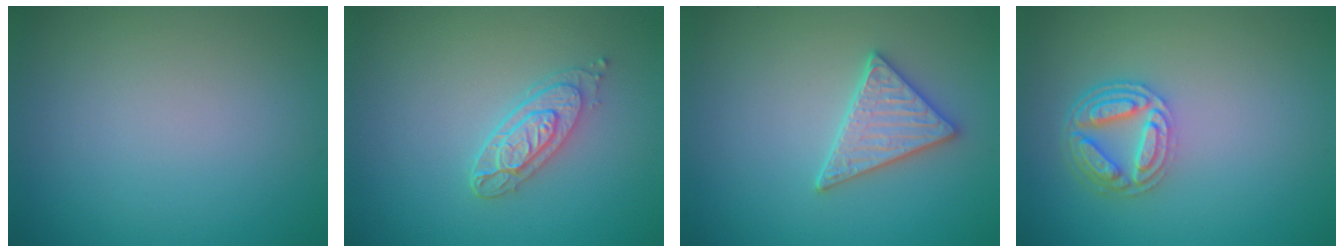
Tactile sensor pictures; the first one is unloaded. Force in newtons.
{"total": 3.2, "press": 2.6, "slide": 1.9}
{"total": 3.0, "press": 2.9, "slide": 0.7}
{"total": 4.7, "press": 3.6, "slide": 2.9}